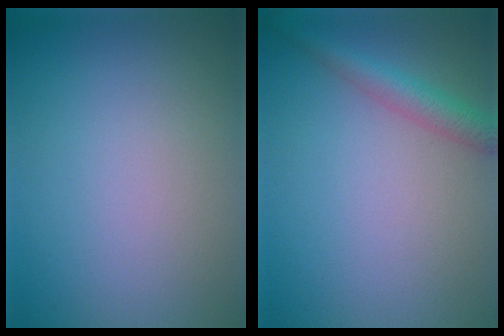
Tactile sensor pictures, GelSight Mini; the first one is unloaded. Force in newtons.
{"total": 2.8, "press": 2.8, "slide": 0.1}